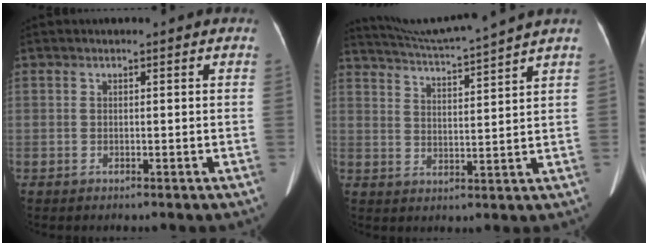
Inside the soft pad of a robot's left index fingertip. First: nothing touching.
{"total": 11.0, "force": [10.1, -2.7, 3.5], "torque": [-0.073, -0.013, 0.164]}